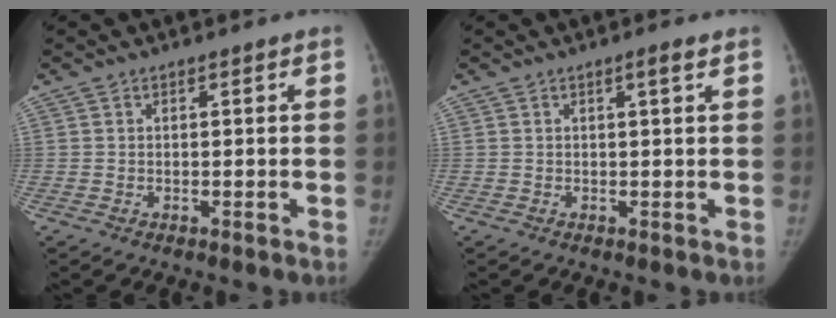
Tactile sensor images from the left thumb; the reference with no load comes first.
{"total": 1.6, "force": [0.8, -0.1, 1.4], "torque": [-0.024, -0.003, 0.012]}